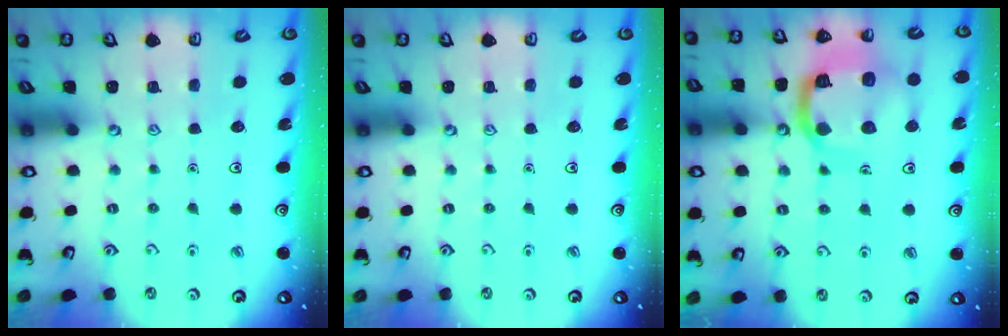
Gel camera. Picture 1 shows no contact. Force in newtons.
{"total": 0.0}
{"total": 17.3, "press": 17.2, "slide": 1.9}